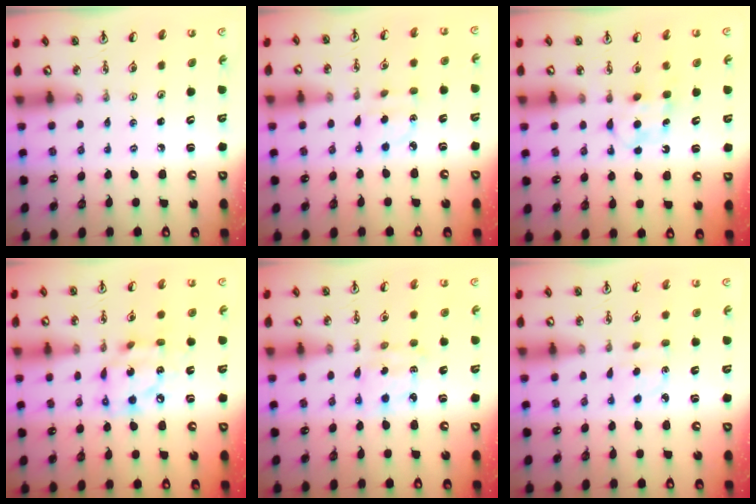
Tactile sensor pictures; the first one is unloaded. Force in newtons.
{"total": 3.2, "press": 3.1, "slide": 0.7}
{"total": 5.5, "press": 5.5, "slide": 0.9}
{"total": 13.3, "press": 13.2, "slide": 0.8}
{"total": 2.9, "press": 2.9, "slide": 0.2}
{"total": 2.2, "press": 2.1, "slide": 0.6}